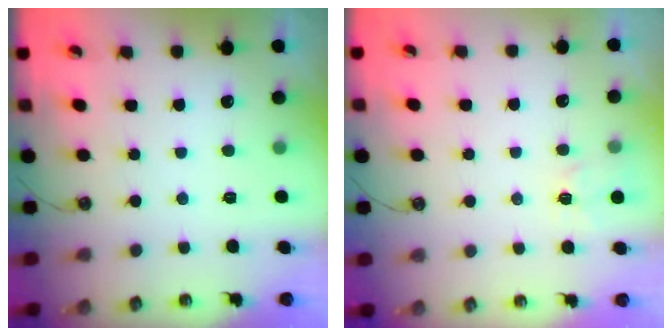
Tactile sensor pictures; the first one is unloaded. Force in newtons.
{"total": 4.7, "press": 4.6, "slide": 0.6}